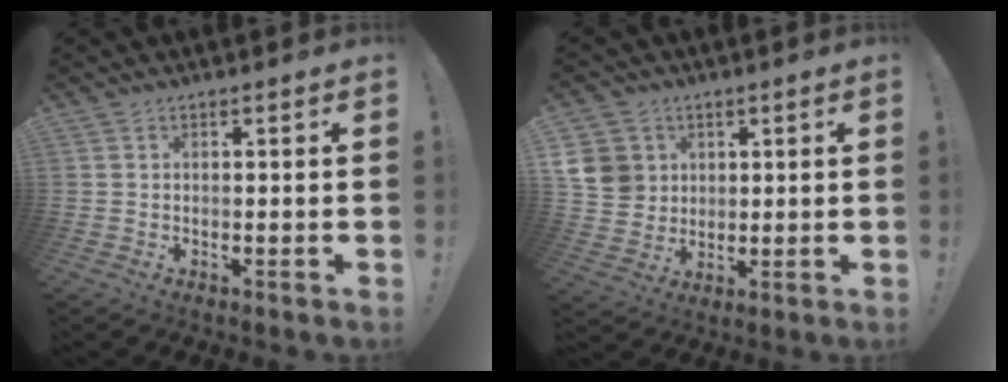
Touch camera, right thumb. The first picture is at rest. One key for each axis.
{"total": 9.7, "fx": 3.2, "fy": 8.6, "fz": 2.9, "tx": -0.044, "ty": -0.017, "tz": 0.069}